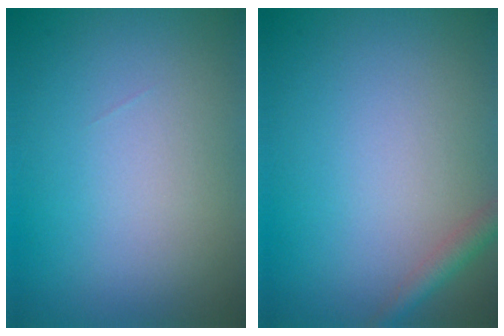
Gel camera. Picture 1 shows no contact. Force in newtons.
{"total": 1.6, "press": 1.6, "slide": 0.1}